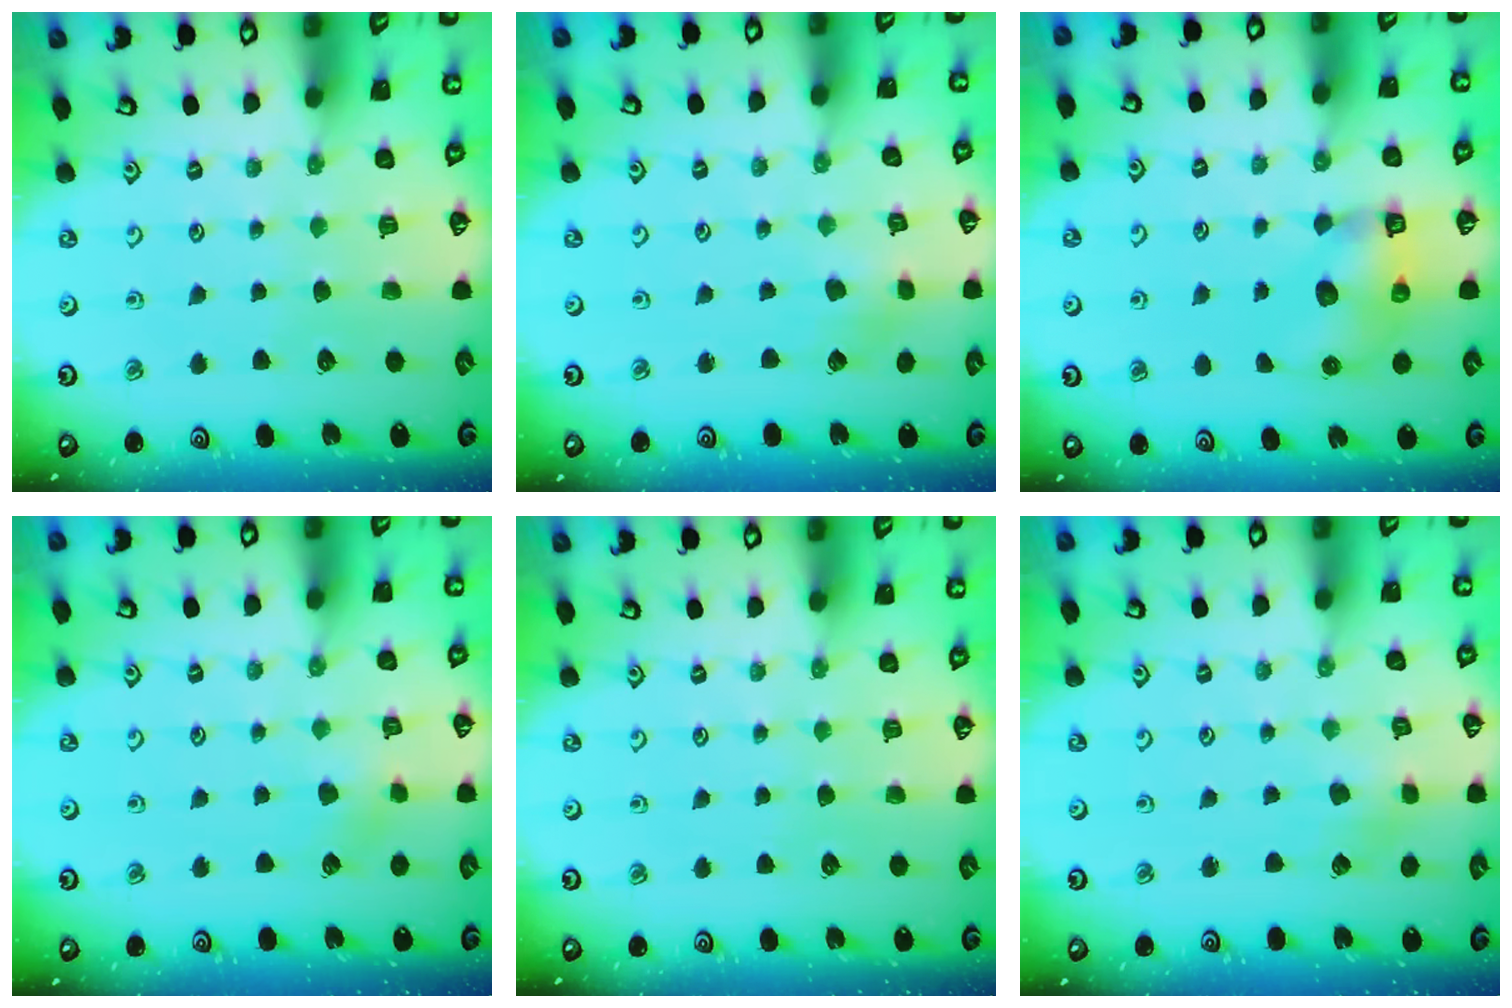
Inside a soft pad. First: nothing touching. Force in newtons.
{"total": 2.5, "press": 2.5, "slide": 0.3}
{"total": 7.6, "press": 7.6, "slide": 0.8}
{"total": 2.9, "press": 2.8, "slide": 0.2}
{"total": 0.0}
{"total": 2.5, "press": 2.5, "slide": 0.3}